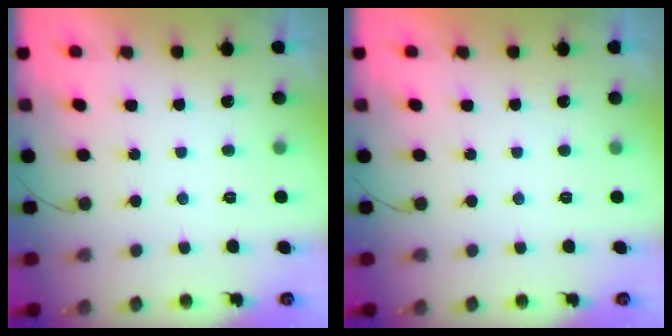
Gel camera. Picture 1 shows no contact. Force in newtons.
{"total": 0.0}